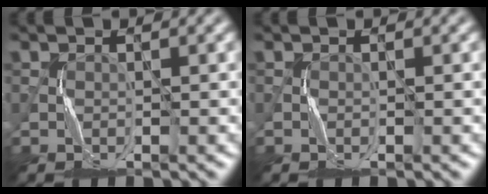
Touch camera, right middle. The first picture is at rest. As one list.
[{"total": 0.0}]